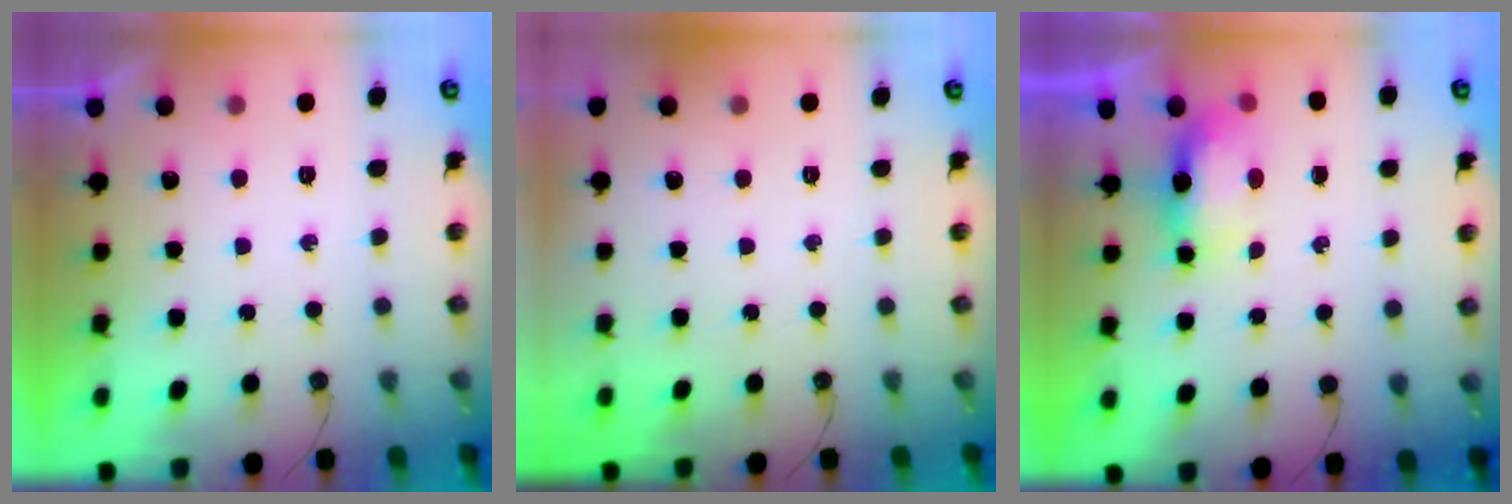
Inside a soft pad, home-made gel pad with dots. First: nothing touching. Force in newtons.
{"total": 0.0}
{"total": 6.5, "press": 6.1, "slide": 2.3}